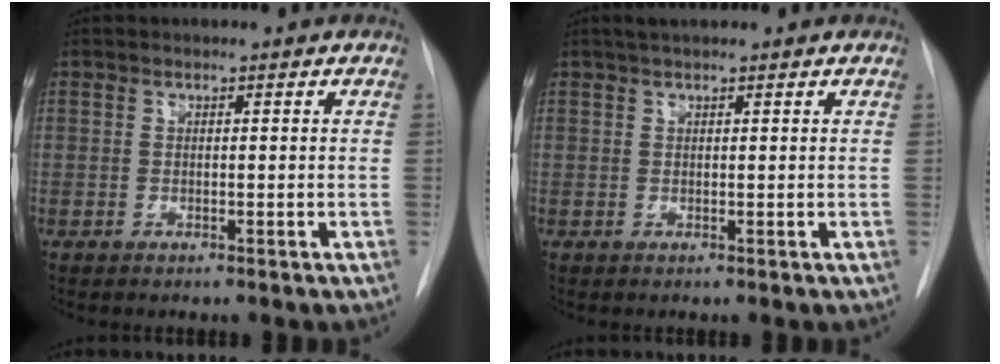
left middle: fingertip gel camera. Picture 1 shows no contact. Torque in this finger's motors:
{"motor_torque": [0.19, -0.19, 0.00, 0.00]}